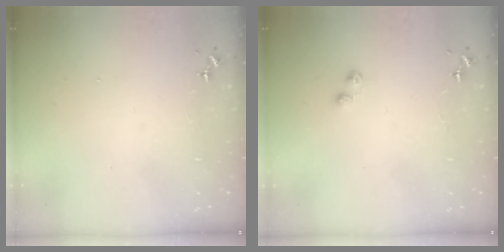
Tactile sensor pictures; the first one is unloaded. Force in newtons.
{"total": 3.2, "press": 3.1, "slide": 0.7}